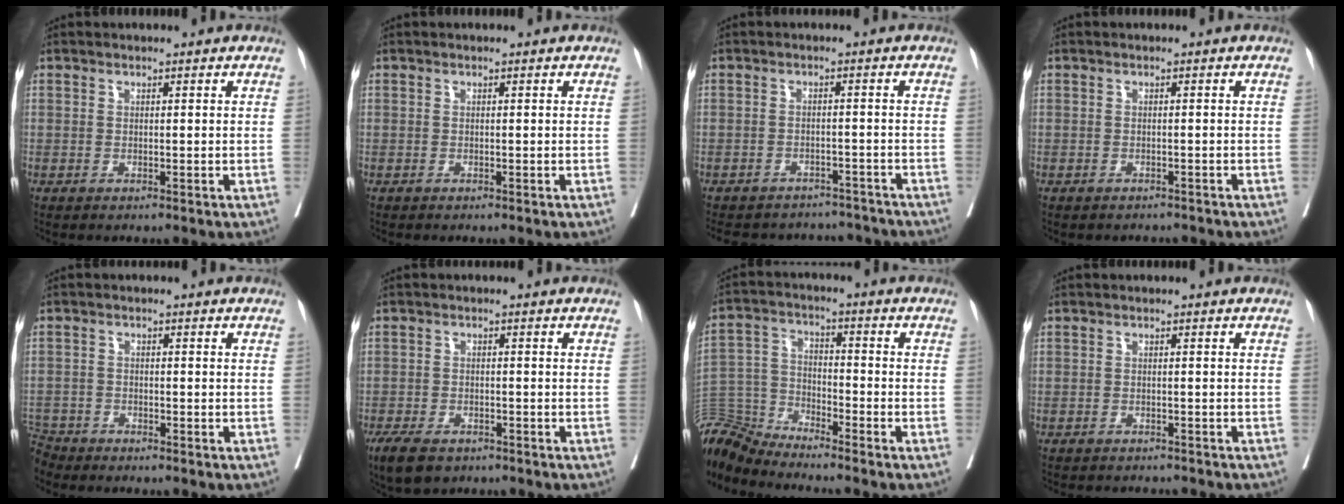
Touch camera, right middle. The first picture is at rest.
{"total": 0.0}
{"total": 13.5, "force": [-12.4, 4.7, 2.4], "torque": [-0.048, 0.020, -0.149]}
{"total": 3.0, "force": [-2.8, 1.1, 0.3], "torque": [-0.001, 0.001, -0.036]}
{"total": 3.9, "force": [-3.8, 0.8, -0.7], "torque": [0.015, -0.009, -0.075]}
{"total": 6.3, "force": [-4.6, 3.0, 3.2], "torque": [-0.055, -0.007, -0.072]}
{"total": 7.8, "force": [-7.7, -0.5, -0.8], "torque": [0.012, 0.016, -0.153]}
{"total": 6.7, "force": [-6.3, 1.5, 1.6], "torque": [-0.015, -0.005, -0.080]}